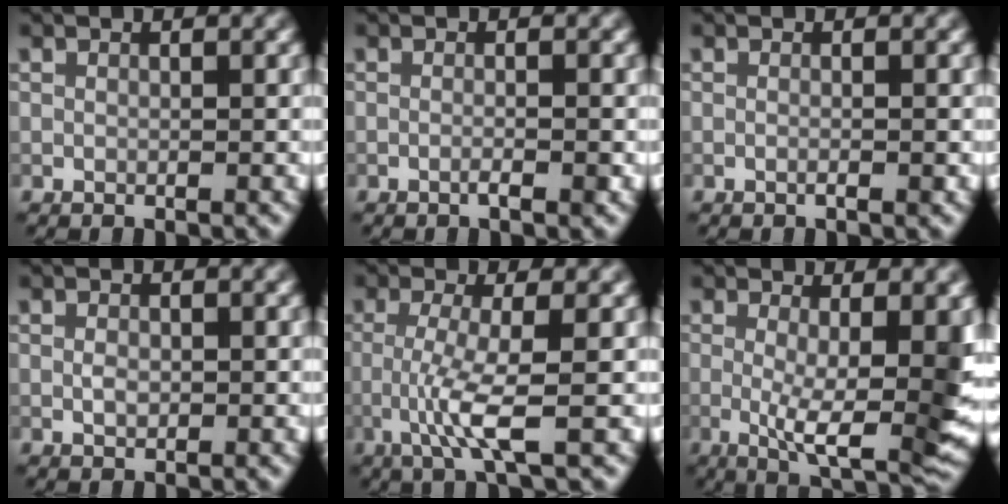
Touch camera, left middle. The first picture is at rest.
{"total": 1.3, "force": [-0.6, 0.1, 1.2], "torque": [-0.016, 0.001, -0.014]}
{"total": 0.8, "force": [-0.3, 0.0, 0.8], "torque": [-0.011, -0.001, -0.008]}
{"total": 1.1, "force": [-0.1, 0.7, 0.8], "torque": [-0.016, -0.001, -0.002]}
{"total": 4.2, "force": [-1.4, 0.4, 4.0], "torque": [-0.088, -0.003, -0.033]}
{"total": 8.4, "force": [-0.5, 2.0, 8.1], "torque": [-0.126, -0.018, -0.003]}